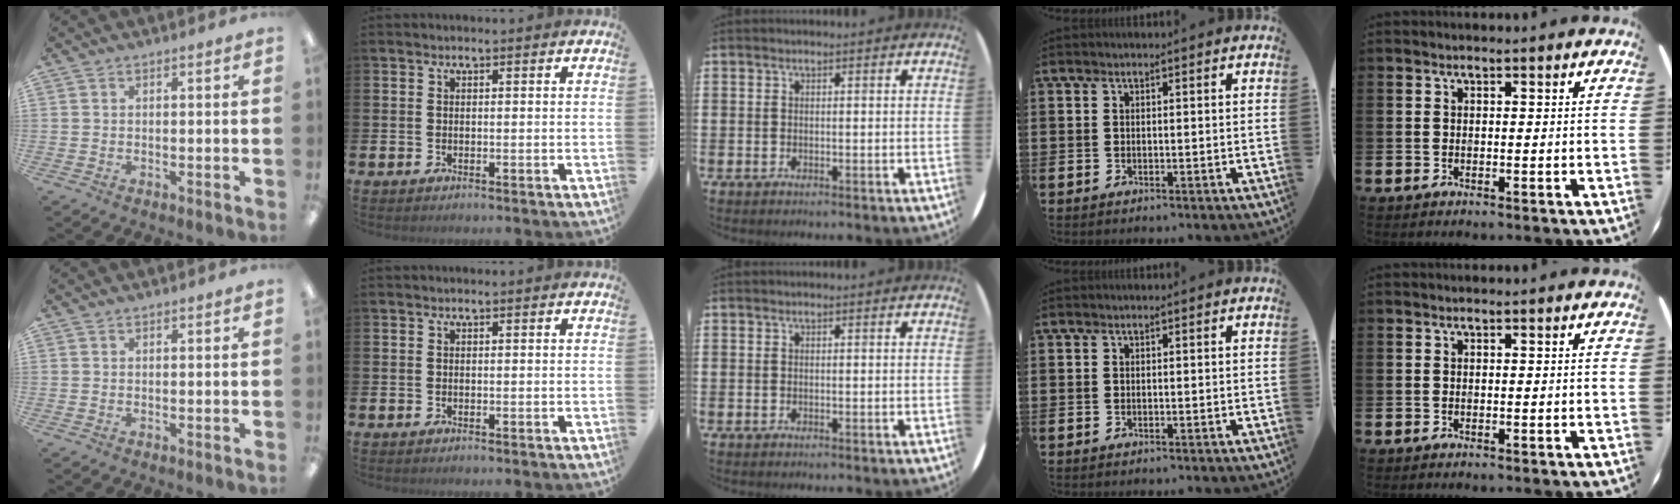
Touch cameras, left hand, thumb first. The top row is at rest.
{}